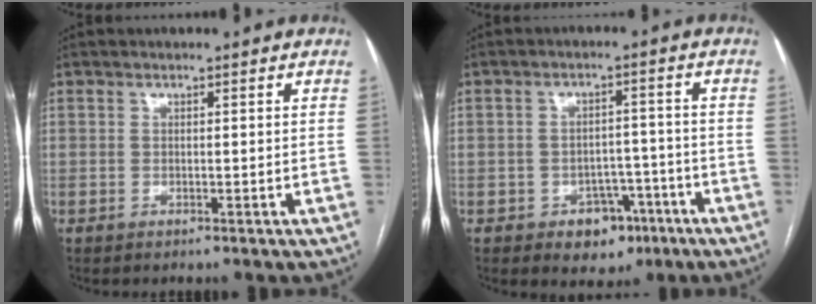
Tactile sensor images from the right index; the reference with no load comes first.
{"total": 6.3, "force": [-3.4, 4.5, 2.9], "torque": [-0.028, 0.018, -0.040]}